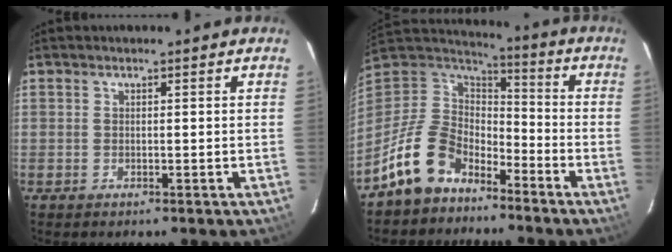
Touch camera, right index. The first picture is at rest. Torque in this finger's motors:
{"motor_torque": [0.57, -0.49, -0.11, -0.21]}